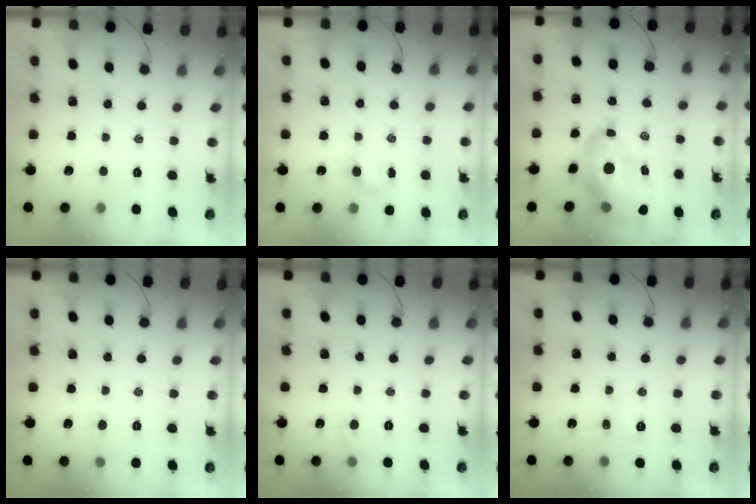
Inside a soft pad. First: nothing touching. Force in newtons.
{"total": 3.5, "press": 3.3, "slide": 1.1}
{"total": 14.2, "press": 13.7, "slide": 4.0}
{"total": 3.9, "press": 3.8, "slide": 1.1}
{"total": 2.9, "press": 2.8, "slide": 1.0}
{"total": 4.2, "press": 4.0, "slide": 1.3}